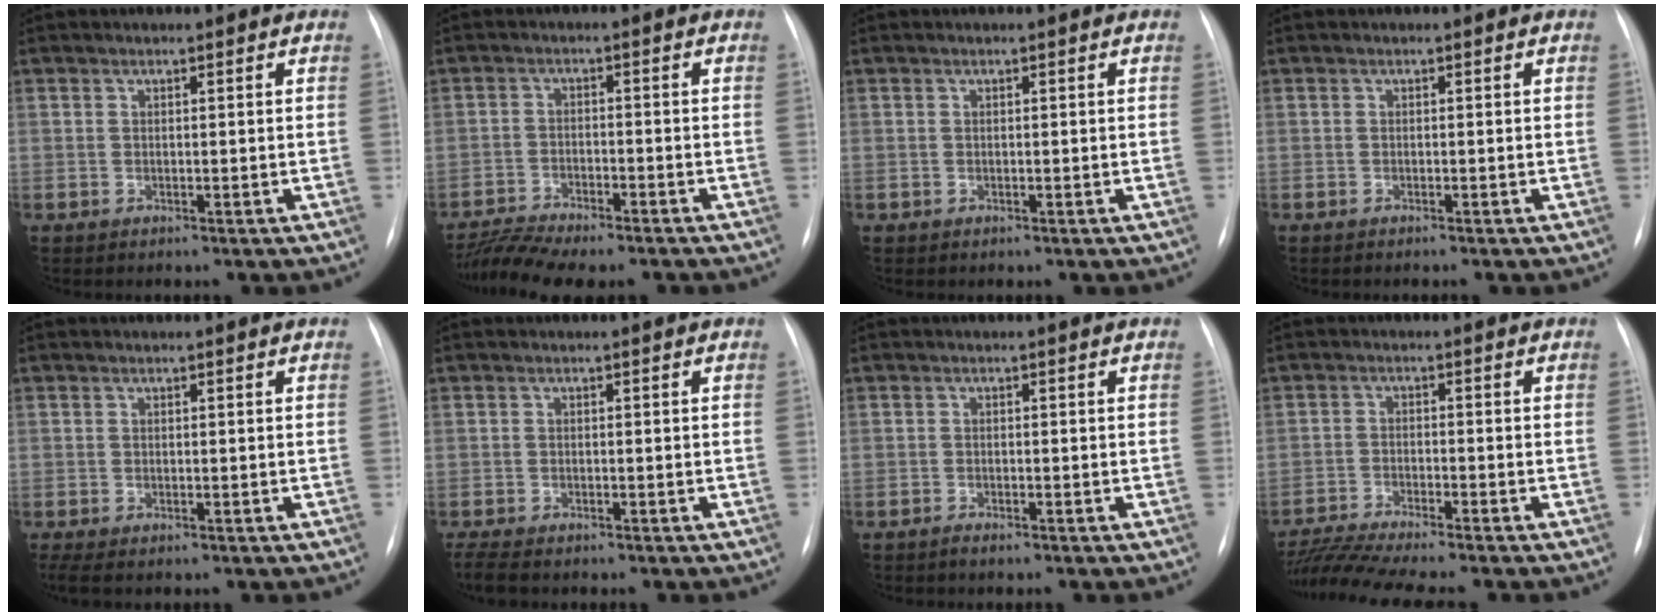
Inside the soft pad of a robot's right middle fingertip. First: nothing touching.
{"total": 9.3, "force": [-8.4, 1.2, 3.8], "torque": [-0.062, -0.003, -0.133]}
{"total": 0.0}
{"total": 0.6, "force": [-0.5, -0.1, 0.3], "torque": [-0.007, -0.002, -0.007]}
{"total": 3.1, "force": [-2.1, 1.1, 1.9], "torque": [-0.035, -0.009, -0.031]}
{"total": 4.3, "force": [-3.5, 1.3, 2.2], "torque": [-0.046, -0.013, -0.056]}
{"total": 0.9, "force": [-0.8, 0.2, 0.4], "torque": [-0.010, -0.002, -0.012]}
{"total": 10.3, "force": [-9.2, -1.0, 4.4], "torque": [-0.072, -0.018, -0.154]}